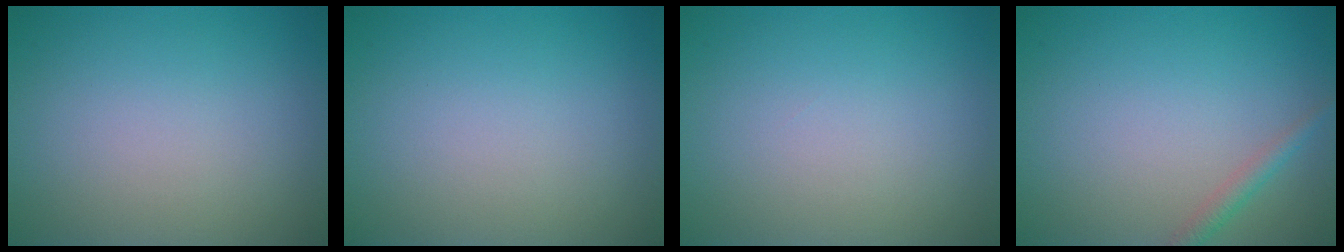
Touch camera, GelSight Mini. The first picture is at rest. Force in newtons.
{"total": 0.0}
{"total": 0.0}
{"total": 1.4, "press": 1.4, "slide": 0.1}